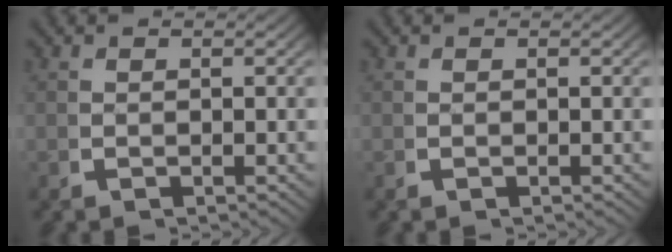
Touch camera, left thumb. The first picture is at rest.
{"total": 0.0}